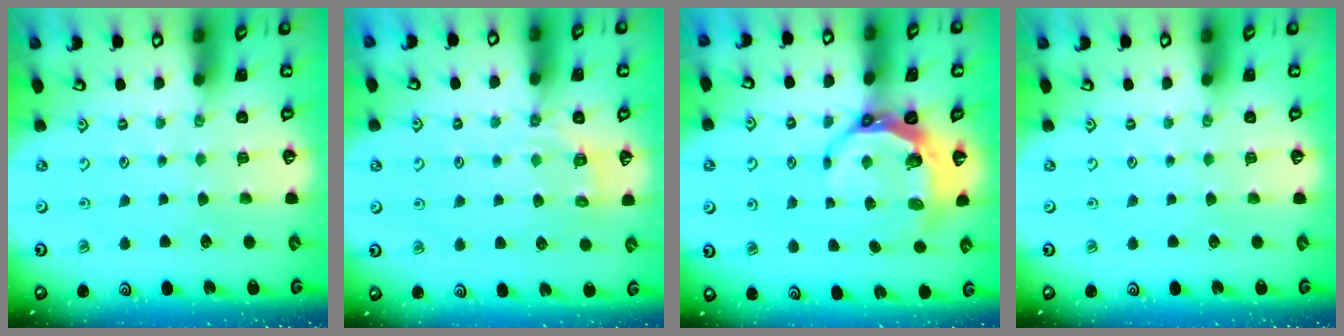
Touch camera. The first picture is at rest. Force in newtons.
{"total": 4.1, "press": 3.8, "slide": 1.5}
{"total": 7.9, "press": 6.9, "slide": 3.8}
{"total": 0.0}